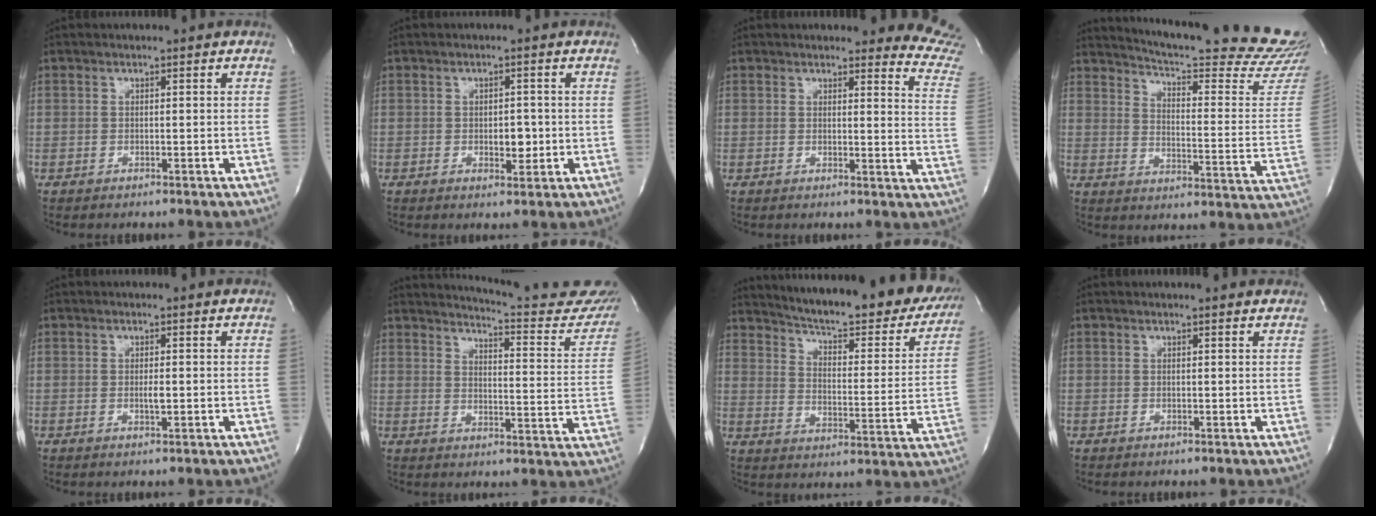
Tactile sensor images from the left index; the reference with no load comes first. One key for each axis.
{"total": 2.8, "fx": -1.1, "fy": 1.5, "fz": 2.1, "tx": -0.027, "ty": -0.009, "tz": -0.014}
{"total": 11.4, "fx": 11.4, "fy": 0.9, "fz": 1.2, "tx": 0.023, "ty": -0.118, "tz": 0.072}
{"total": 25.4, "fx": 23.7, "fy": 0.5, "fz": 9.2, "tx": -0.139, "ty": -0.136, "tz": 0.281}
{"total": 1.2, "fx": -0.8, "fy": 0.1, "fz": 0.9, "tx": -0.017, "ty": -0.010, "tz": -0.013}
{"total": 19.6, "fx": 18.9, "fy": 1.5, "fz": 5.3, "tx": -0.065, "ty": -0.112, "tz": 0.208}
{"total": 27.4, "fx": 23.4, "fy": 5.8, "fz": 13.1, "tx": -0.193, "ty": -0.075, "tz": 0.284}
{"total": 2.2, "fx": 2.1, "fy": 0.6, "fz": 0.4, "tx": -0.009, "ty": 0.001, "tz": 0.010}